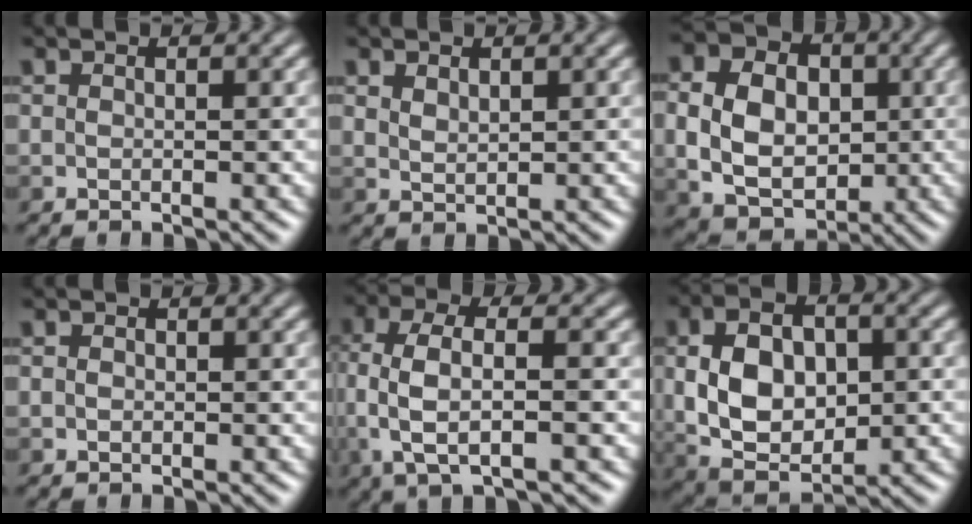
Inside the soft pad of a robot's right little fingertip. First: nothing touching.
{"total": 1.3, "force": [0.8, 0.7, 0.7], "torque": [-0.016, -0.002, 0.019]}
{"total": 8.7, "force": [0.1, 6.9, 5.4], "torque": [-0.096, 0.002, -0.001]}
{"total": 0.7, "force": [0.0, 0.6, 0.3], "torque": [-0.003, -0.004, -0.002]}
{"total": 5.4, "force": [-0.3, 2.0, 5.0], "torque": [-0.101, 0.006, -0.009]}
{"total": 9.0, "force": [0.0, 5.6, 7.1], "torque": [-0.137, 0.001, -0.003]}